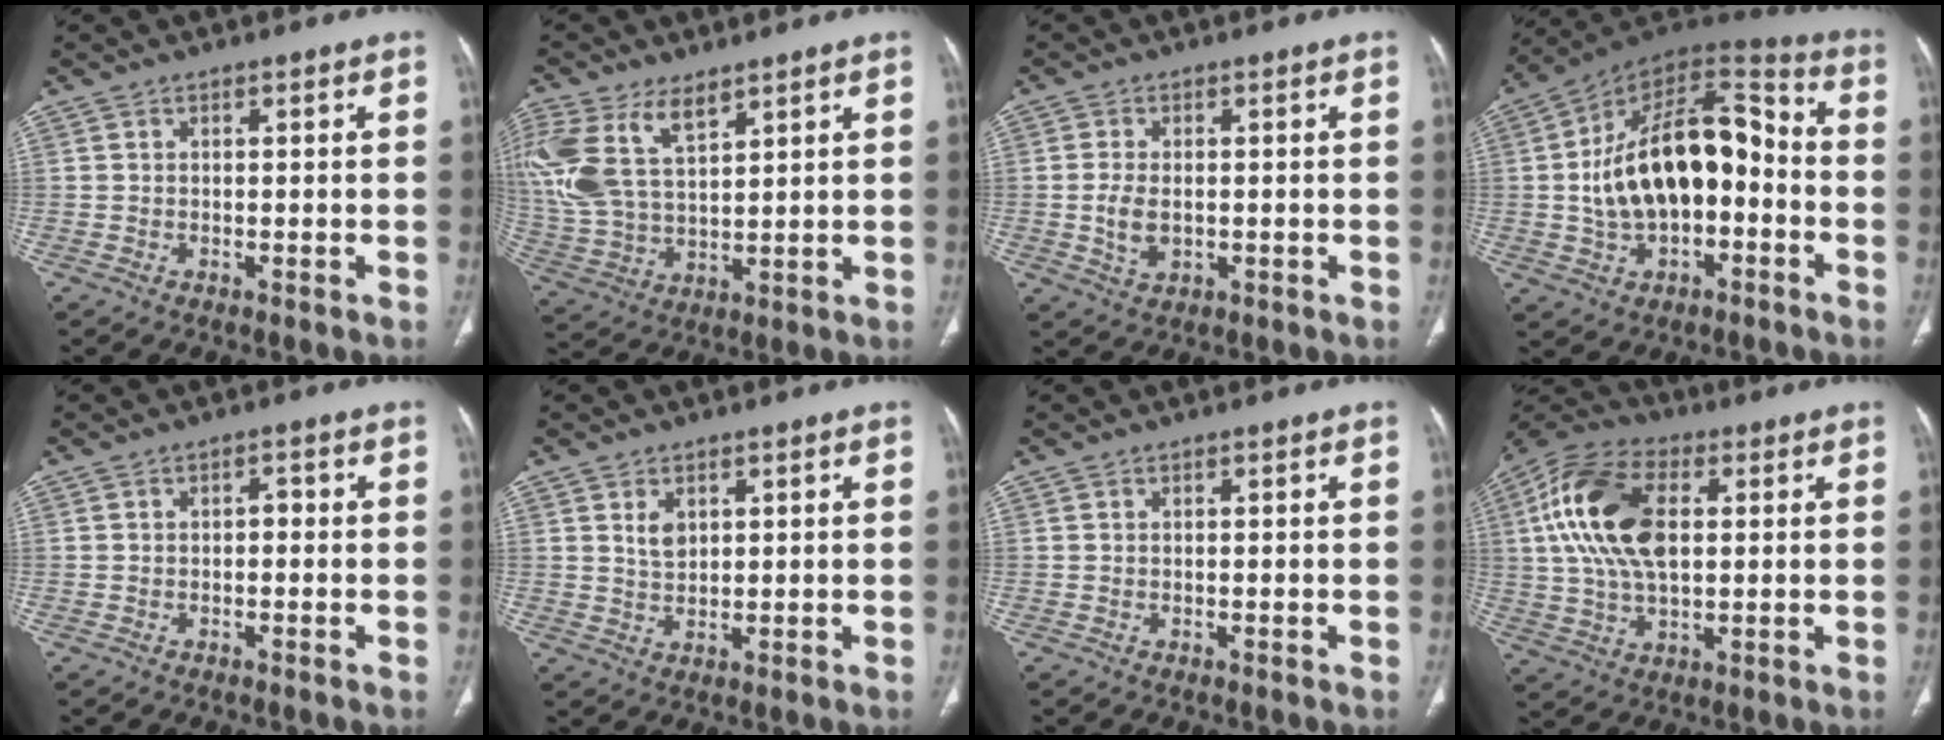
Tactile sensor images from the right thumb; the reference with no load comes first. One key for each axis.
{"total": 16.3, "fx": 8.0, "fy": 8.6, "fz": 11.3, "tx": -0.257, "ty": -0.016, "tz": 0.168}
{"total": 4.7, "fx": -0.4, "fy": 3.0, "fz": 3.7, "tx": -0.073, "ty": -0.005, "tz": -0.003}
{"total": 21.7, "fx": -1.9, "fy": 12.3, "fz": 17.7, "tx": -0.276, "ty": 0.047, "tz": -0.033}
{"total": 1.3, "fx": -0.2, "fy": 0.9, "fz": 1.0, "tx": -0.009, "ty": 0.004, "tz": -0.008}
{"total": 3.3, "fx": 1.4, "fy": 2.2, "fz": 2.1, "tx": -0.030, "ty": -0.010, "tz": 0.031}
{"total": 0.0}
{"total": 18.2, "fx": 3.4, "fy": 10.4, "fz": 14.6, "tx": -0.286, "ty": 0.013, "tz": 0.059}